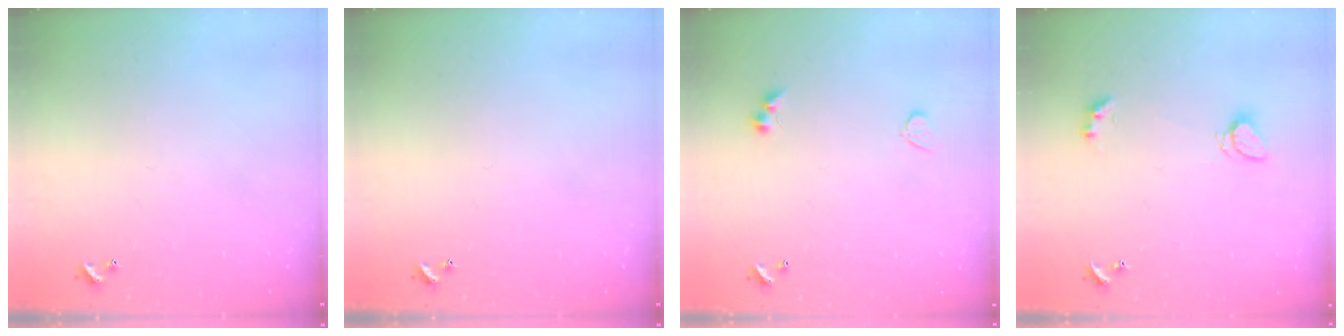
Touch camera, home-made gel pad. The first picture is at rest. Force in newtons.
{"total": 0.0}
{"total": 3.8, "press": 3.8, "slide": 0.5}
{"total": 4.6, "press": 4.5, "slide": 0.9}